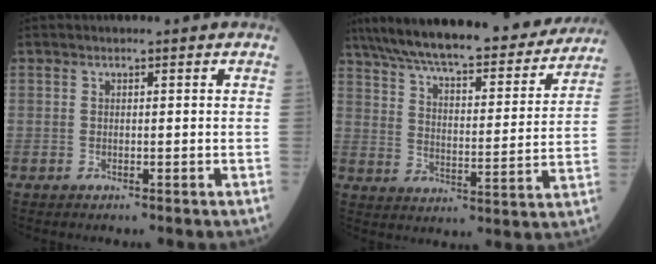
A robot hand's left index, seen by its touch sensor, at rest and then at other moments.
{"total": 28.1, "force": [24.3, 5.7, 12.8], "torque": [-0.219, -0.013, 0.325]}